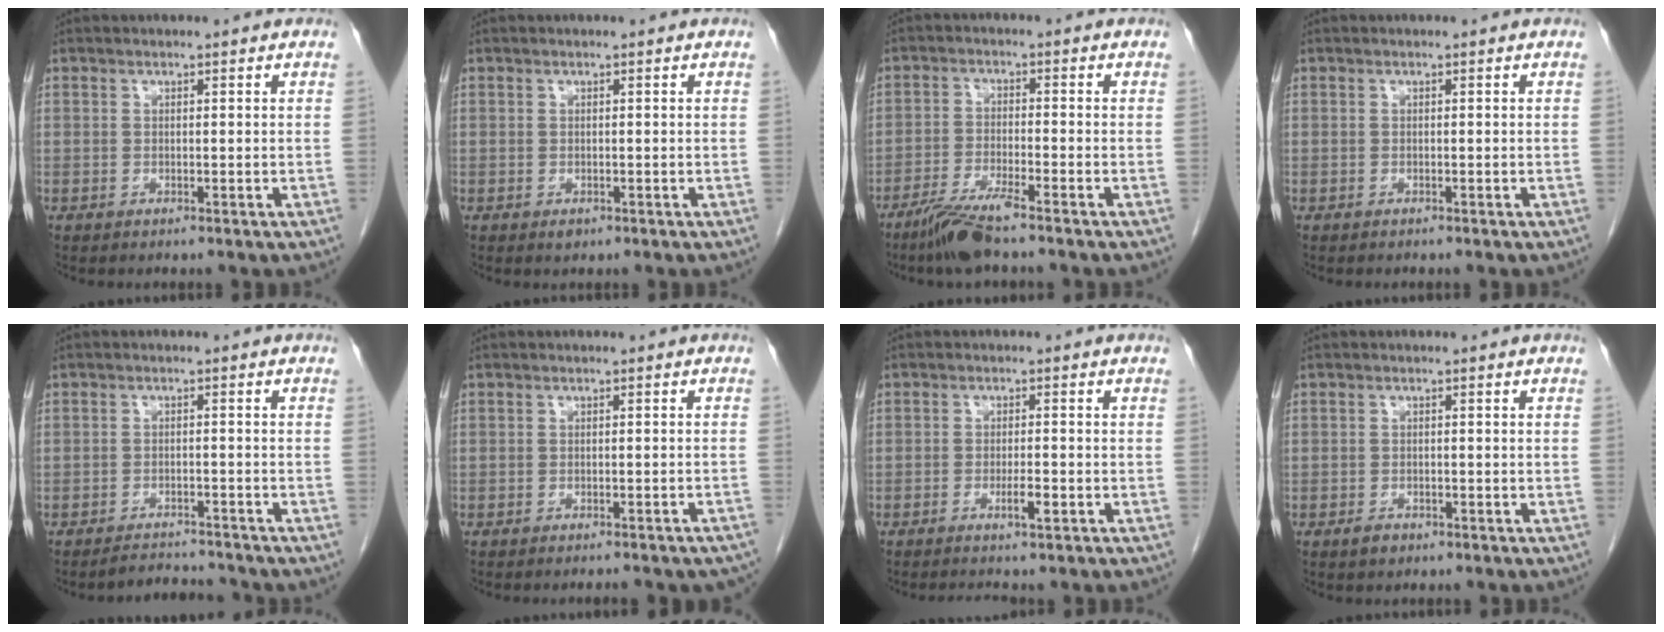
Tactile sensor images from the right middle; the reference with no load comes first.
{"total": 0.8, "force": [-0.4, 0.5, 0.4], "torque": [-0.005, 0.001, -0.003]}
{"total": 6.2, "force": [-4.8, 0.1, 3.9], "torque": [-0.081, -0.018, -0.094]}
{"total": 0.6, "force": [-0.5, 0.1, 0.3], "torque": [-0.010, -0.002, -0.009]}
{"total": 3.9, "force": [-3.9, 0.2, -0.2], "torque": [0.001, -0.004, -0.061]}
{"total": 8.6, "force": [-7.9, 1.5, 2.9], "torque": [-0.026, -0.005, -0.081]}
{"total": 2.7, "force": [-1.6, 0.1, 2.2], "torque": [-0.041, -0.005, -0.026]}
{"total": 1.5, "force": [-1.1, 0.8, 0.6], "torque": [-0.015, 0.001, -0.014]}